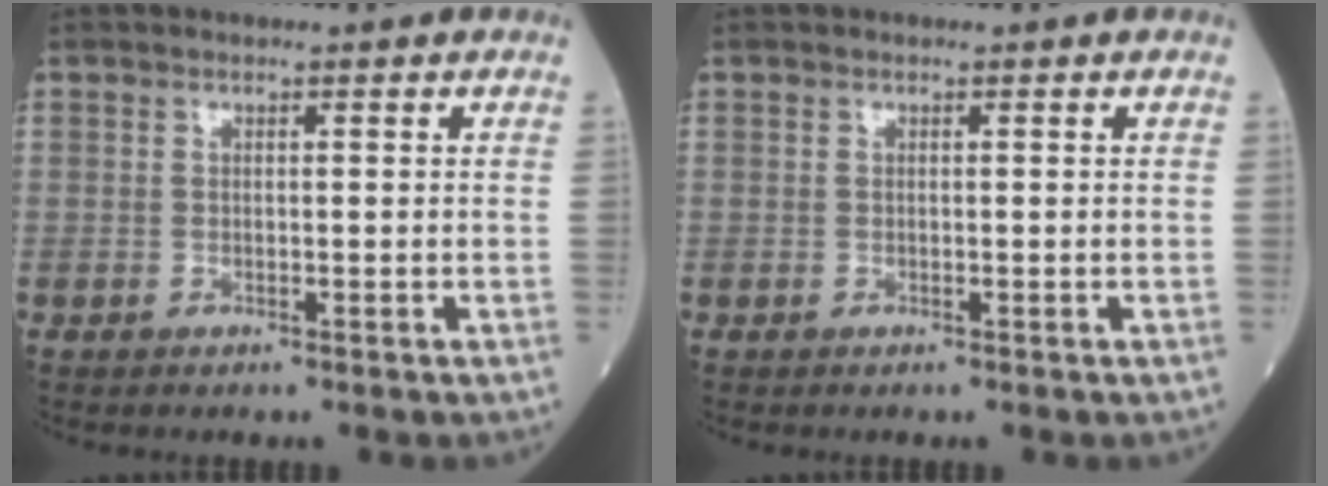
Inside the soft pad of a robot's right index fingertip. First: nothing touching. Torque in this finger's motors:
{"motor_torque": [0.00, 0.00, 0.00, 0.00]}